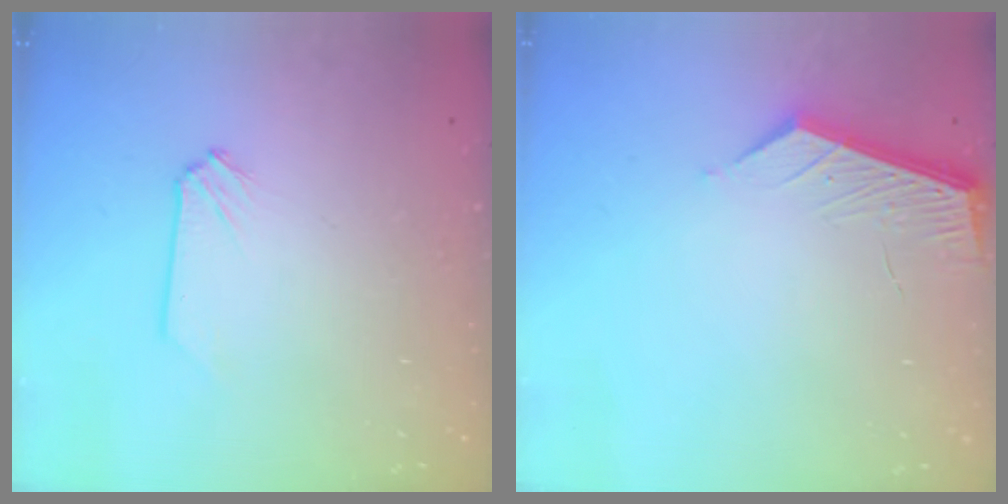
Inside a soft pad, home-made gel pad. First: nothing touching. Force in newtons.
{"total": 4.1, "press": 4.1, "slide": 0.1}